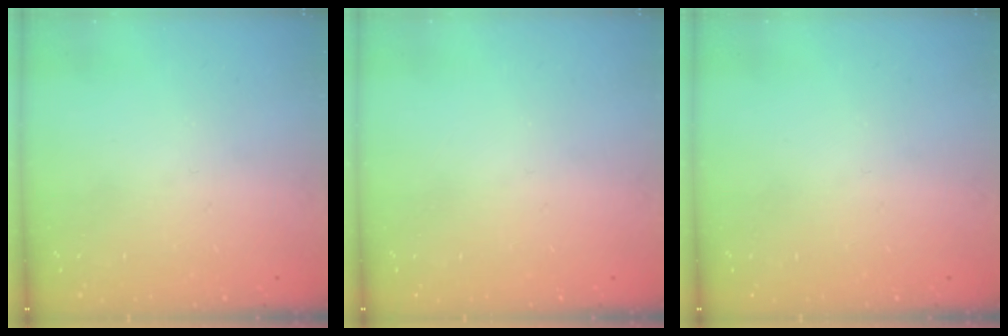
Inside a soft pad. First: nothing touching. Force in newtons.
{"total": 0.0}
{"total": 0.0}